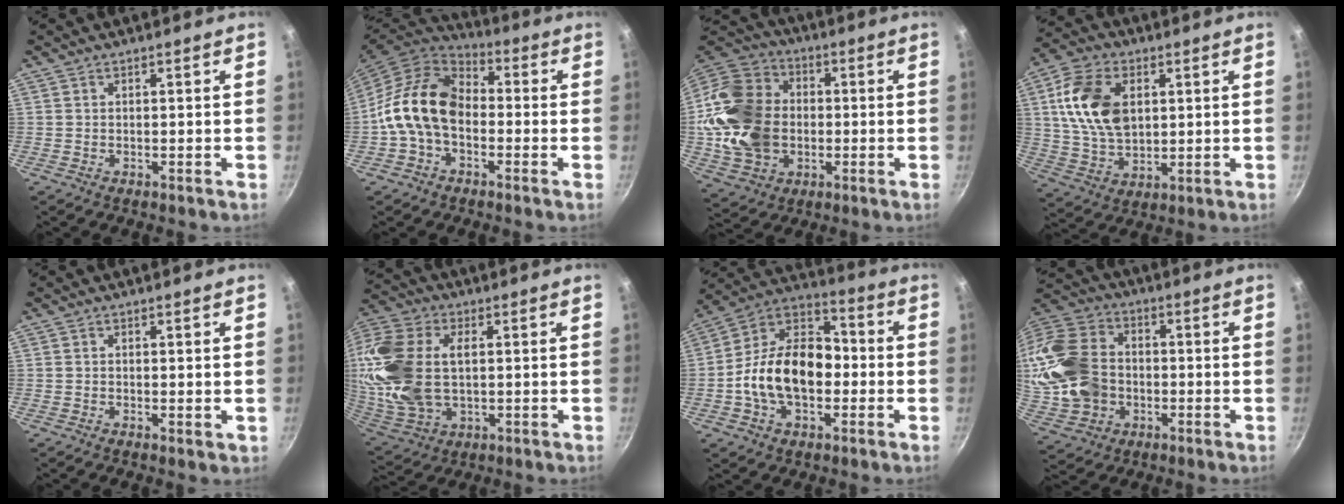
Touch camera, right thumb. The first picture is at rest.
{"total": 14.0, "force": [-1.4, 9.7, 9.9], "torque": [-0.153, 0.035, -0.045]}
{"total": 21.4, "force": [-1.0, 16.7, 13.3], "torque": [-0.240, 0.032, -0.013]}
{"total": 15.0, "force": [3.4, 9.8, 10.8], "torque": [-0.189, -0.005, 0.066]}
{"total": 0.9, "force": [0.1, 0.3, 0.8], "torque": [-0.011, -0.003, -0.001]}
{"total": 24.7, "force": [3.2, 16.2, 18.4], "torque": [-0.418, 0.009, 0.062]}
{"total": 18.1, "force": [-2.7, 11.9, 13.4], "torque": [-0.201, 0.046, -0.065]}
{"total": 20.9, "force": [-1.3, 16.3, 13.0], "torque": [-0.270, 0.033, -0.020]}